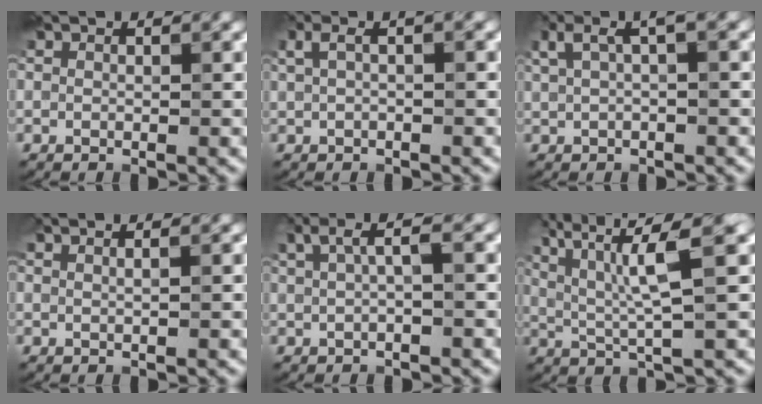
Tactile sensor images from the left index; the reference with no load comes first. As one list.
[{"total": 2.6, "force": [1.1, 0.7, 2.2], "torque": [-0.040, 0.010, 0.016]}, {"total": 3.3, "force": [1.6, 0.7, 2.8], "torque": [-0.051, 0.013, 0.030]}, {"total": 2.6, "force": [1.7, 1.2, 1.6], "torque": [0.000, 0.012, -0.005]}, {"total": 3.1, "force": [1.1, 0.8, 2.8], "torque": [-0.043, 0.007, 0.017]}, {"total": 7.1, "force": [2.5, 1.3, 6.5], "torque": [-0.126, 0.012, 0.046]}]